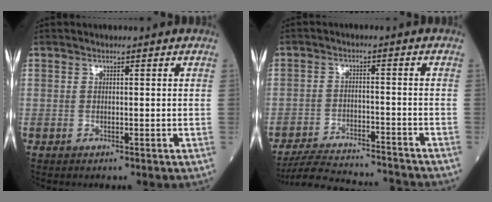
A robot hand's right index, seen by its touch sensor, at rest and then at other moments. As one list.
[{"total": 13.3, "force": [-12.9, 1.3, 3.0], "torque": [-0.056, 0.002, -0.190]}]